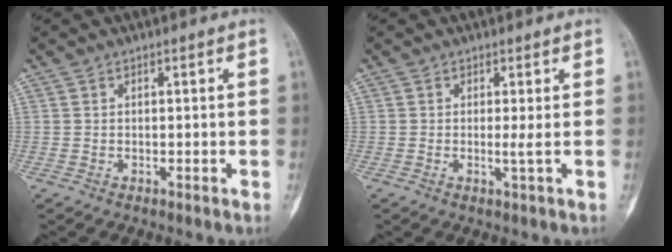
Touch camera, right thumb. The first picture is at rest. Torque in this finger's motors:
{"motor_torque": [0.63, 0.75, 0.28, 0.07, 0.12]}